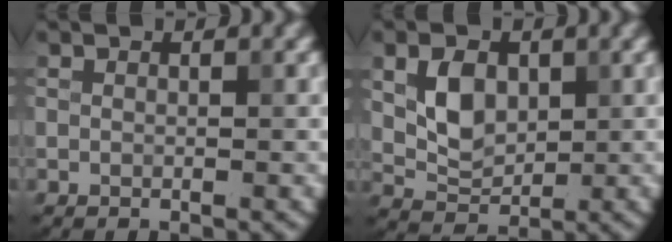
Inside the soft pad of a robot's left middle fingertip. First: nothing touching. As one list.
[{"total": 3.9, "force": [0.8, 2.7, 2.7], "torque": [-0.052, -0.001, 0.015]}]